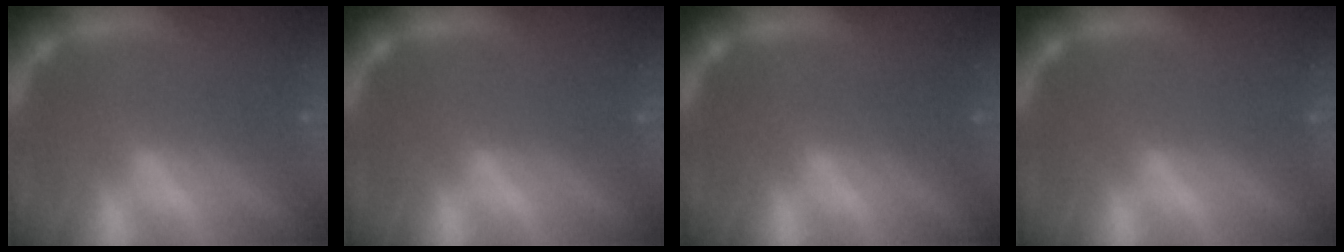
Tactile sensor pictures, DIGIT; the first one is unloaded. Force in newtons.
{"total": 0.0}
{"total": 1.5}
{"total": 0.0}